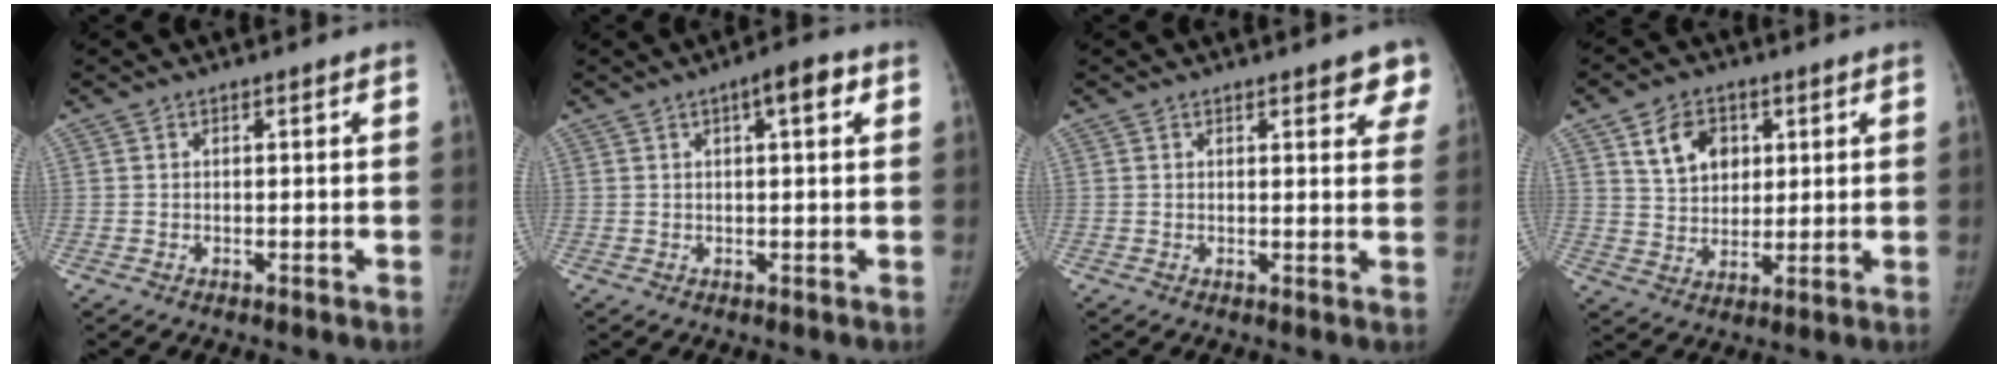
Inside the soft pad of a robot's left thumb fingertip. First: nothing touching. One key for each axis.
{"total": 4.7, "fx": 1.8, "fy": 1.4, "fz": 4.1, "tx": -0.050, "ty": 0.008, "tz": 0.021}
{"total": 5.4, "fx": 3.4, "fy": 2.1, "fz": 3.7, "tx": -0.009, "ty": -0.011, "tz": 0.034}
{"total": 9.1, "fx": 3.8, "fy": 6.8, "fz": 4.8, "tx": -0.049, "ty": -0.017, "tz": 0.072}